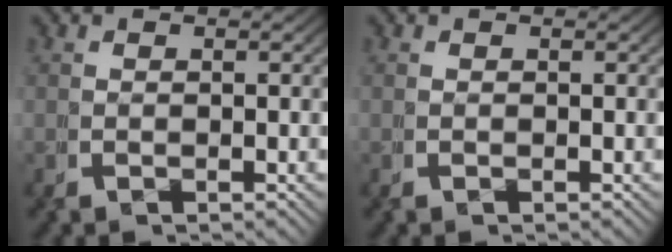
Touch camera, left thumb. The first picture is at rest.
{"total": 0.0}